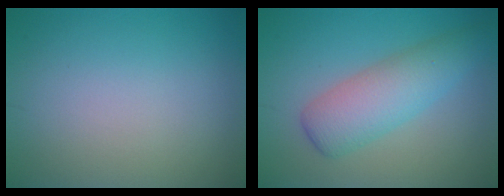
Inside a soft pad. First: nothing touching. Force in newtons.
{"total": 5.0, "press": 5.0, "slide": 0.3}